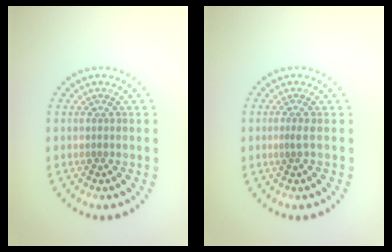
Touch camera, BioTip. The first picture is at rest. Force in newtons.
{"total": 0.6, "press": 0.3, "slide": 0.5}